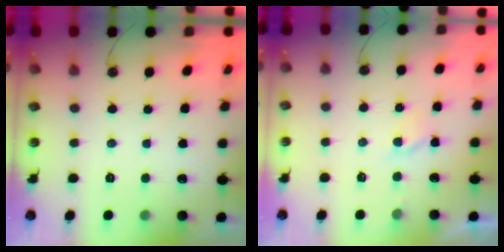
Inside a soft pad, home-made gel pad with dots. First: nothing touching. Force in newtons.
{"total": 1.9, "press": 1.9, "slide": 0.4}